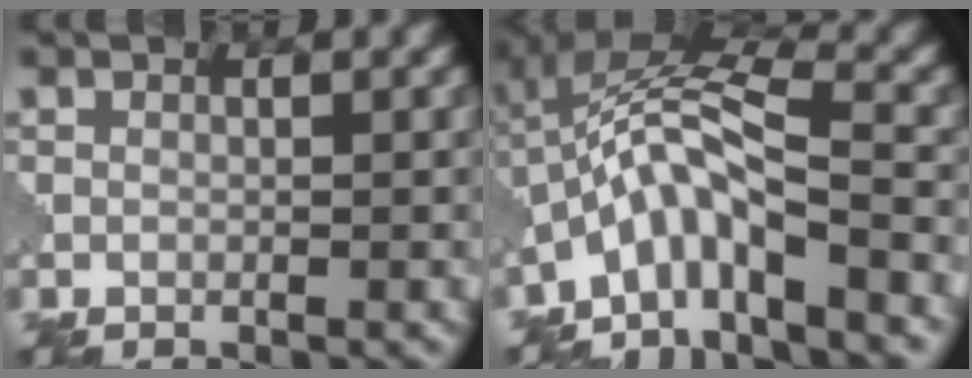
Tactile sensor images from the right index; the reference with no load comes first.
{"total": 7.7, "force": [-3.8, 2.0, 6.4], "torque": [-0.122, 0.016, -0.080]}